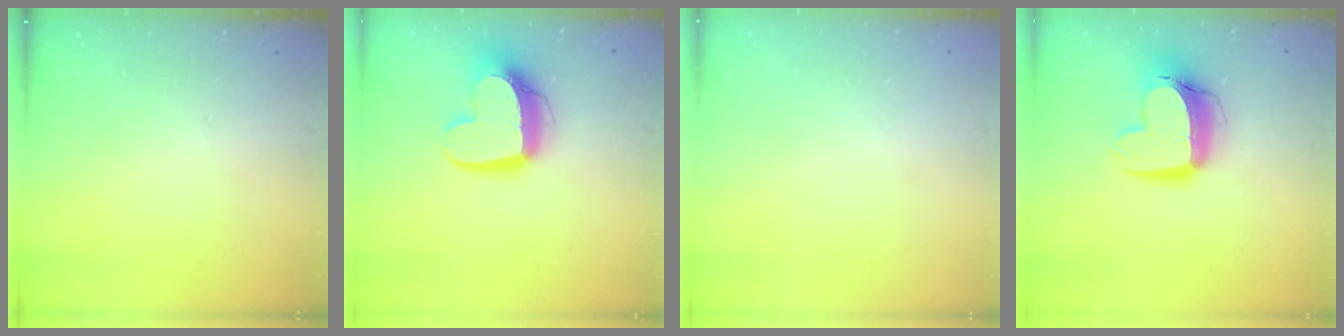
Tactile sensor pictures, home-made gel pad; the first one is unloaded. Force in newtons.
{"total": 14.0, "press": 13.9, "slide": 1.3}
{"total": 0.5, "press": 0.5, "slide": 0.1}
{"total": 13.6, "press": 13.5, "slide": 1.4}